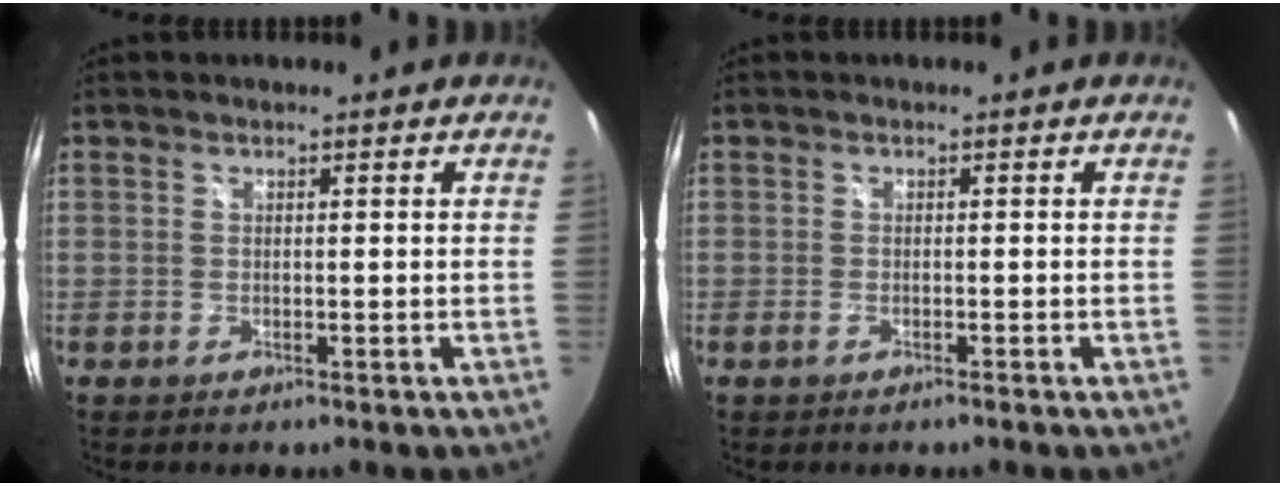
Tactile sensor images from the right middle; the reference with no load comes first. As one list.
[{"total": 1.0, "force": [-0.9, 0.2, 0.5], "torque": [-0.012, -0.001, -0.017]}]